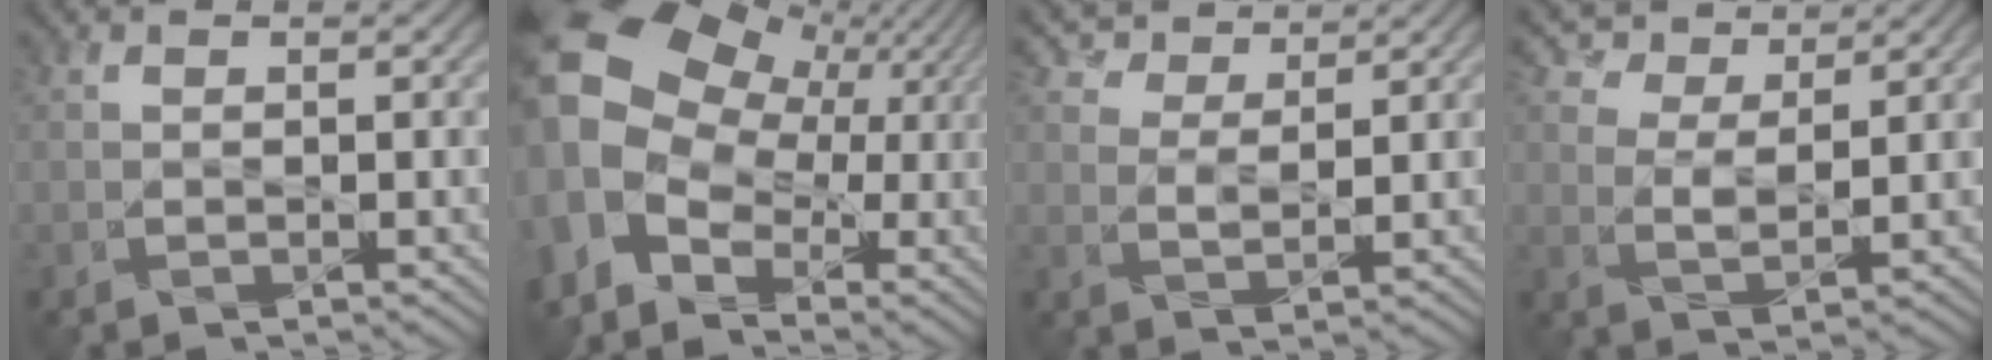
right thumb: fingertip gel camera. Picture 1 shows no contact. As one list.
[{"total": 15.3, "force": [1.2, 11.3, 10.2], "torque": [-0.240, -0.013, 0.039]}, {"total": 6.3, "force": [5.3, 1.6, 2.9], "torque": [-0.071, 0.014, 0.100]}, {"total": 7.6, "force": [6.4, 2.0, 3.7], "torque": [-0.087, 0.011, 0.117]}]